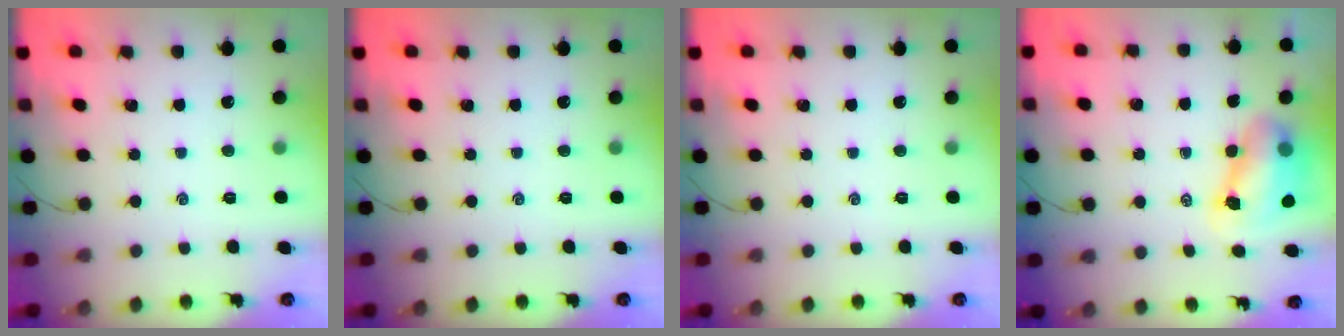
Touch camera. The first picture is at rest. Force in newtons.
{"total": 0.0}
{"total": 0.0}
{"total": 8.5, "press": 8.2, "slide": 2.2}